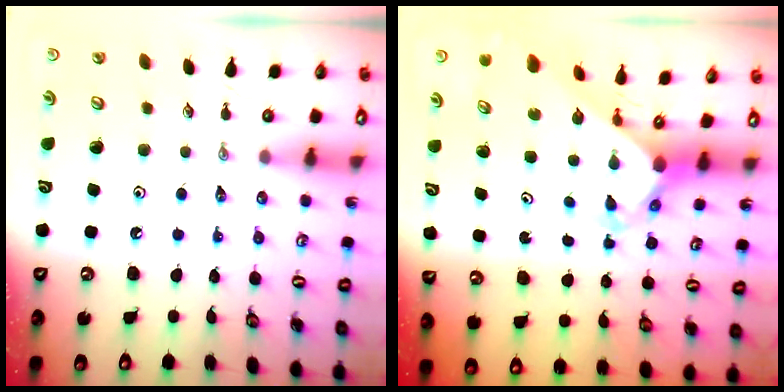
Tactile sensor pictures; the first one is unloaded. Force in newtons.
{"total": 3.5, "press": 3.5, "slide": 0.2}